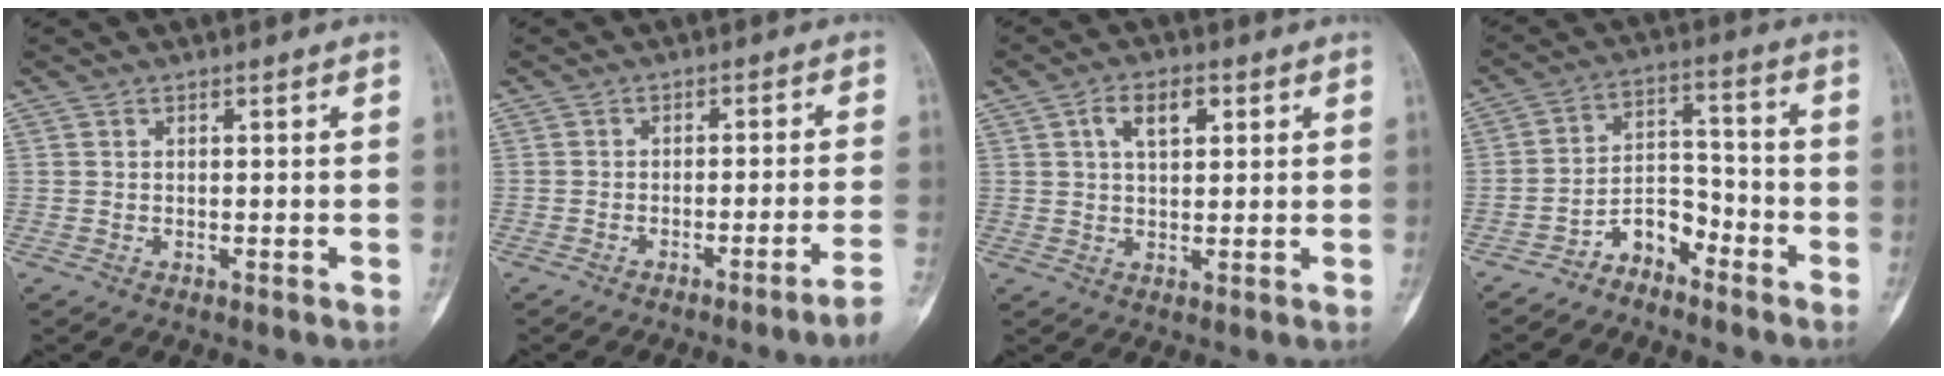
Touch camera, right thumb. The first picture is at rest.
{"total": 6.3, "force": [-4.0, -1.4, 4.6], "torque": [-0.067, 0.026, -0.055]}
{"total": 5.8, "force": [2.2, 3.1, 4.4], "torque": [-0.067, 0.002, 0.038]}
{"total": 7.0, "force": [-5.2, 3.7, 2.6], "torque": [-0.025, 0.070, -0.103]}